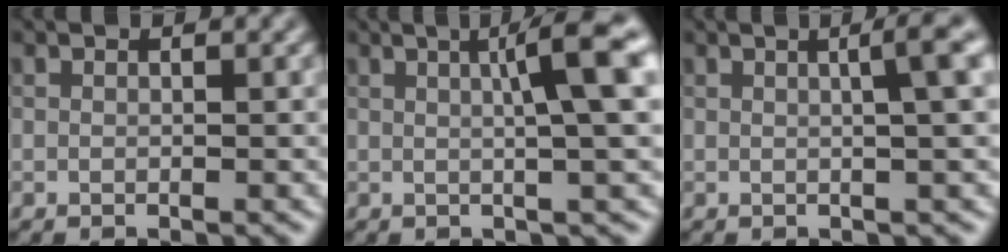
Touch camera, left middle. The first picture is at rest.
{"total": 6.6, "force": [1.5, 1.0, 6.4], "torque": [-0.076, 0.019, 0.020]}
{"total": 4.0, "force": [0.8, 0.9, 3.8], "torque": [-0.038, 0.016, 0.008]}